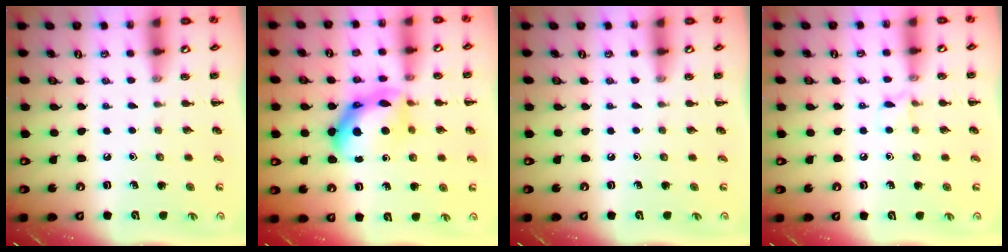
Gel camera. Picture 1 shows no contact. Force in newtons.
{"total": 12.3, "press": 12.3, "slide": 0.2}
{"total": 0.0}
{"total": 4.6, "press": 4.4, "slide": 1.4}